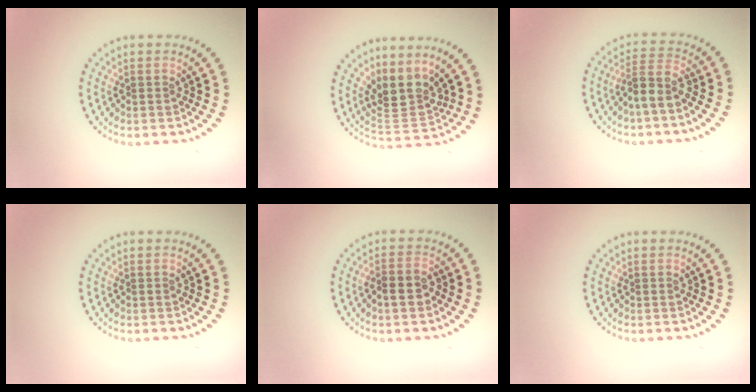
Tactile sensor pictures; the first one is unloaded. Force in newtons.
{"total": 3.9, "press": 2.9, "slide": 2.6}
{"total": 3.0, "press": 2.3, "slide": 1.8}
{"total": 0.0}
{"total": 2.4, "press": 2.2, "slide": 1.0}
{"total": 0.0}